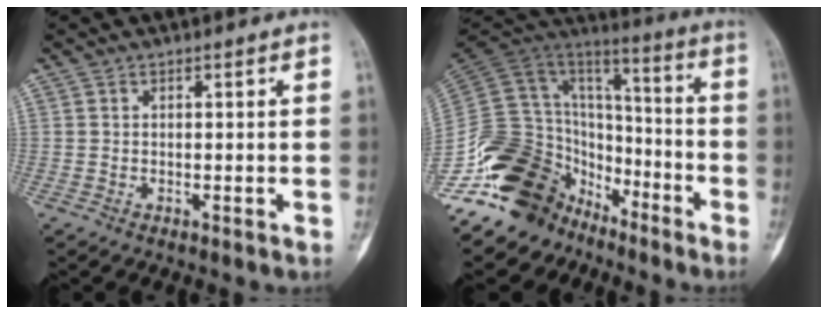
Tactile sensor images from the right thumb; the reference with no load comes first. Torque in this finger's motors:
{"motor_torque": [2.34, -0.01, 1.43, -1.33, 0.01]}